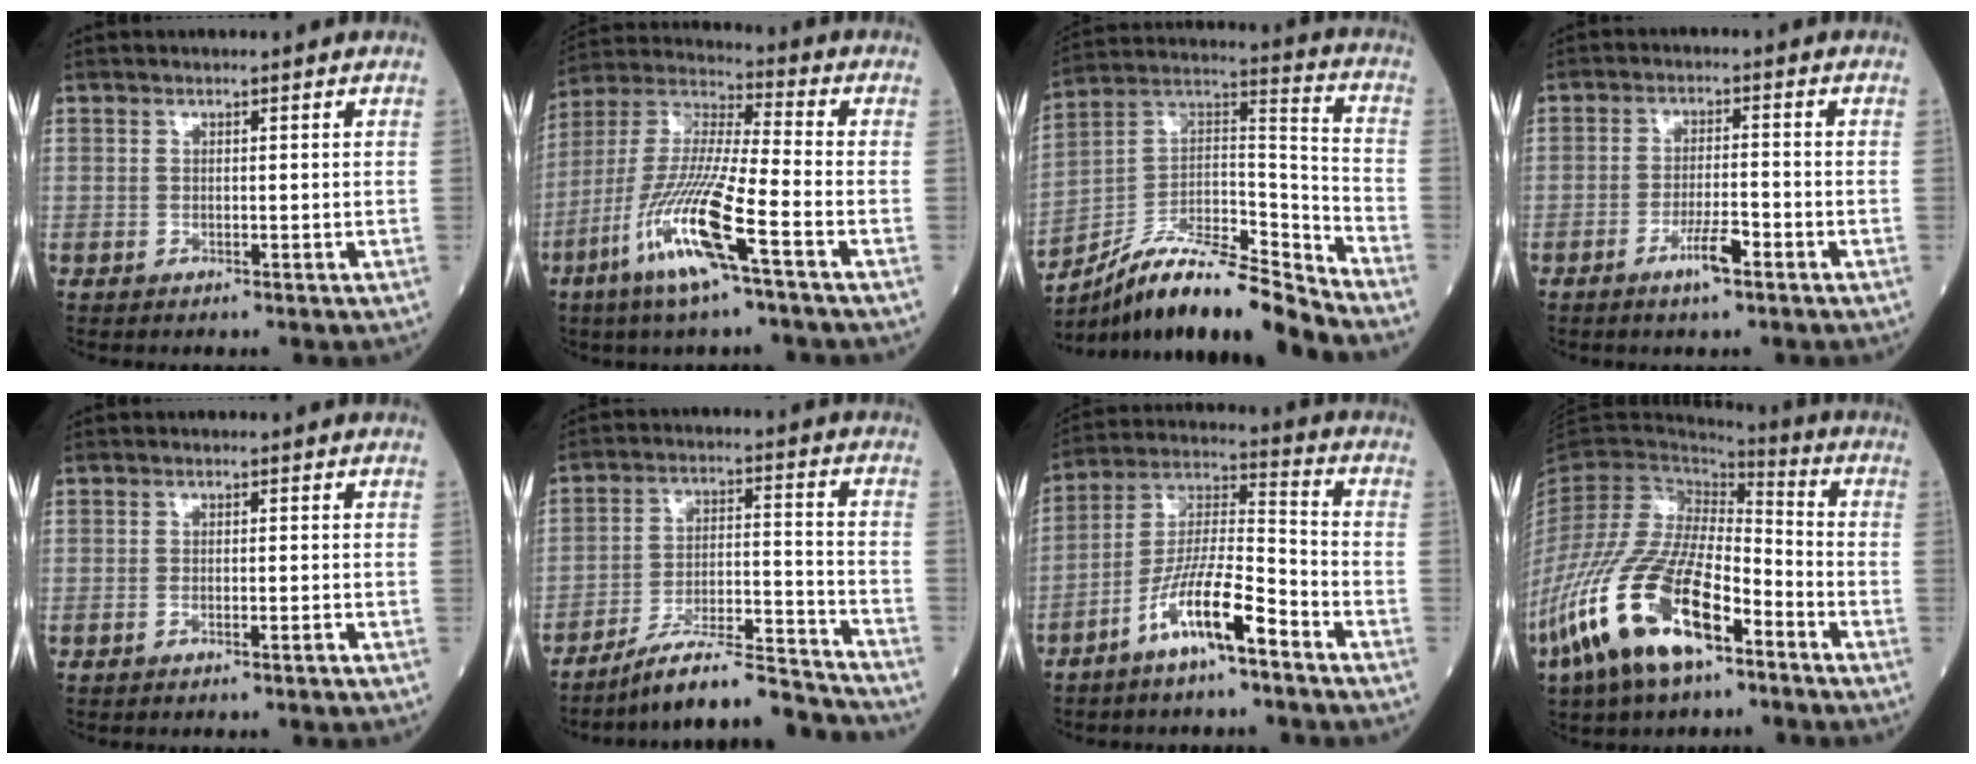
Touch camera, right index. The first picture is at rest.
{"total": 15.2, "force": [-7.1, 0.7, 13.5], "torque": [-0.287, -0.020, -0.140]}
{"total": 16.6, "force": [-14.3, 1.5, 8.3], "torque": [-0.133, 0.041, -0.252]}
{"total": 4.7, "force": [-2.6, 0.6, 3.8], "torque": [-0.071, -0.002, -0.049]}
{"total": 1.0, "force": [-0.7, -0.1, 0.7], "torque": [-0.015, 0.001, -0.011]}
{"total": 14.3, "force": [-13.5, -0.4, 4.6], "torque": [-0.062, 0.025, -0.228]}
{"total": 11.6, "force": [-6.9, 1.5, 9.2], "torque": [-0.178, -0.002, -0.132]}
{"total": 17.5, "force": [-9.6, 6.0, 13.3], "torque": [-0.281, -0.018, -0.181]}